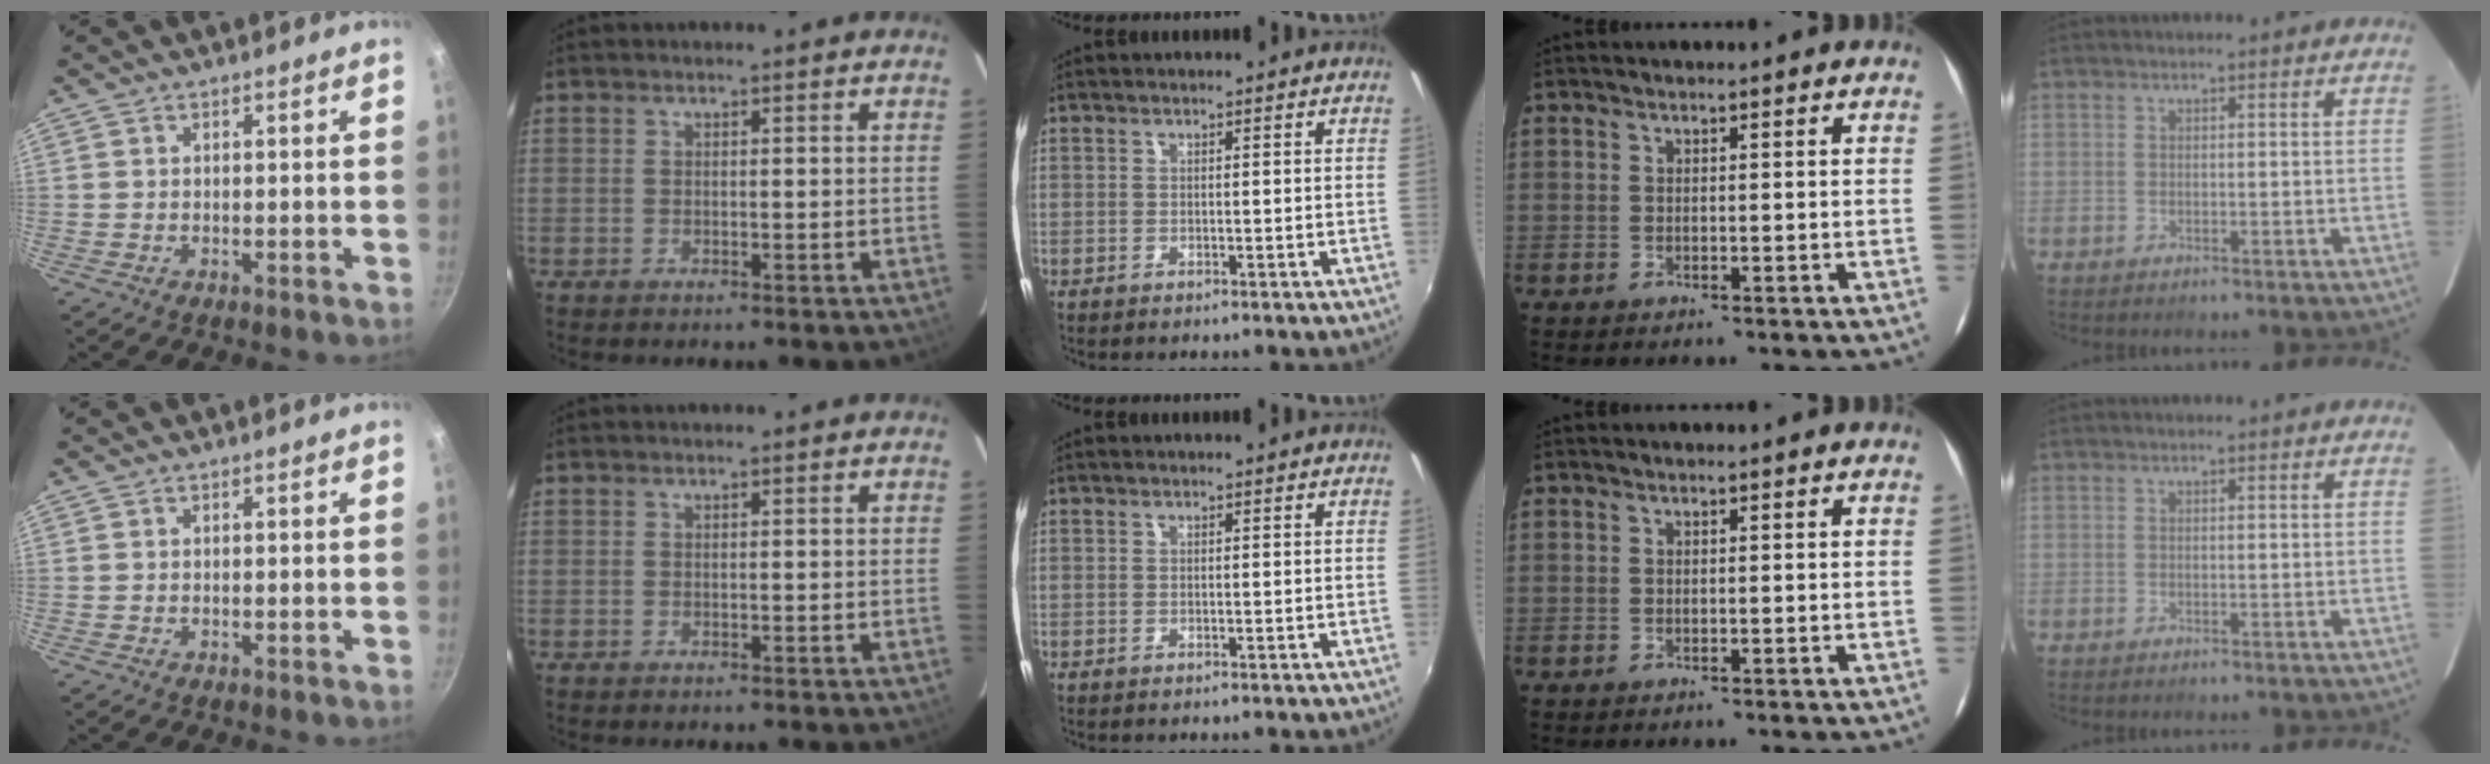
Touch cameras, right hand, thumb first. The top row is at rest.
{}